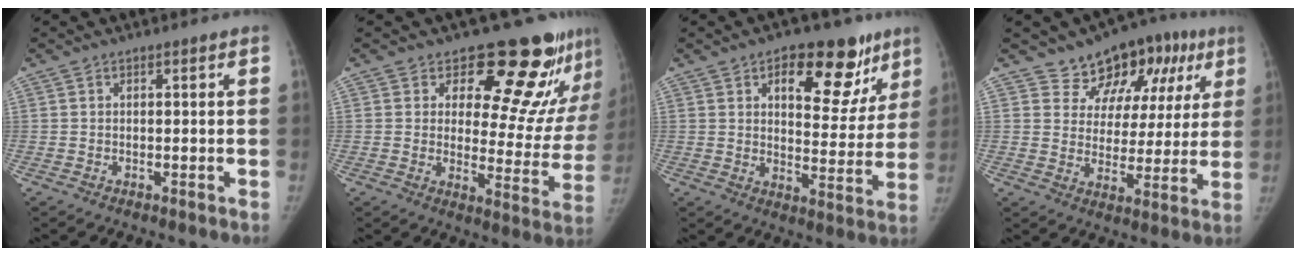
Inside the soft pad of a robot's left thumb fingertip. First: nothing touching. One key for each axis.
{"total": 17.0, "fx": 13.2, "fy": 7.3, "fz": 7.8, "tx": -0.027, "ty": -0.101, "tz": 0.157}
{"total": 16.4, "fx": 9.0, "fy": 8.7, "fz": 10.6, "tx": -0.072, "ty": -0.035, "tz": 0.123}
{"total": 14.6, "fx": 8.4, "fy": 9.9, "fz": 6.6, "tx": -0.025, "ty": -0.019, "tz": 0.116}